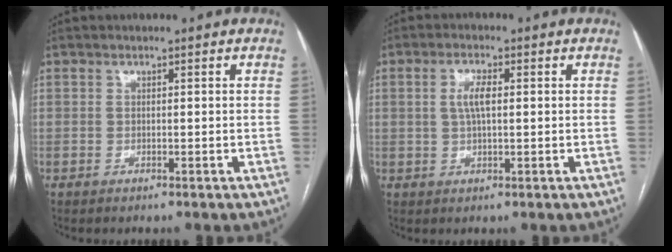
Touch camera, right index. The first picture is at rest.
{"total": 3.6, "force": [0.6, 1.0, 3.4], "torque": [-0.070, 0.006, 0.012]}